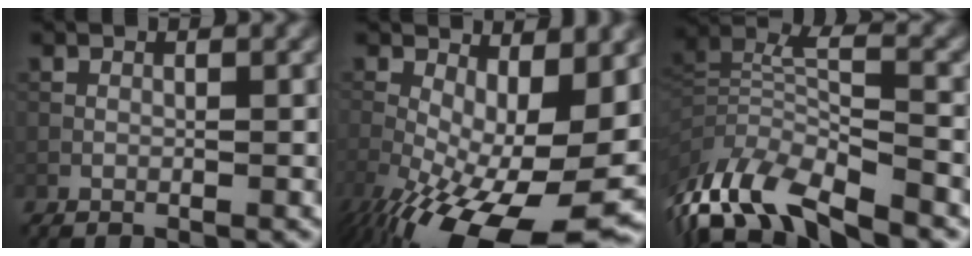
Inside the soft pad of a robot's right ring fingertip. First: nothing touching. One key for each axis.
{"total": 15.7, "fx": -4.9, "fy": 6.4, "fz": 13.5, "tx": -0.228, "ty": -0.029, "tz": -0.069}
{"total": 10.8, "fx": -7.0, "fy": 2.9, "fz": 7.7, "tx": -0.160, "ty": 0.012, "tz": -0.123}